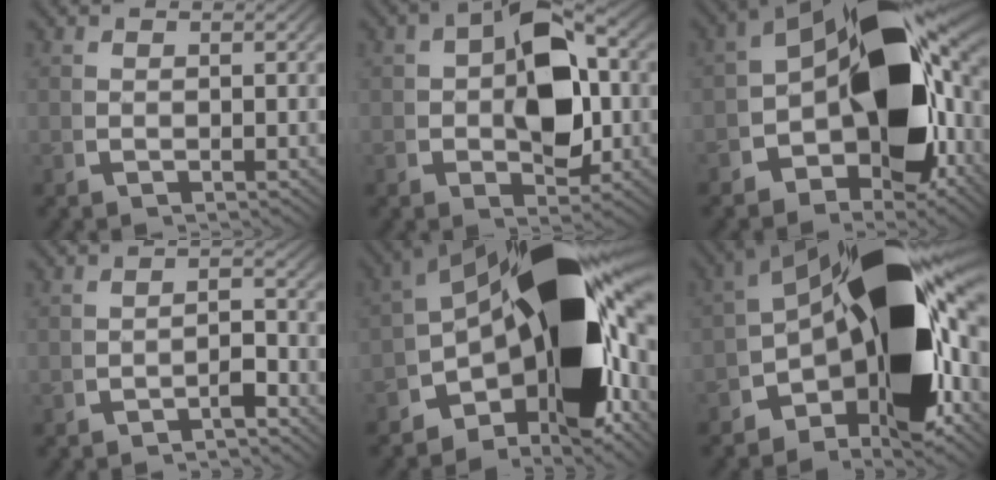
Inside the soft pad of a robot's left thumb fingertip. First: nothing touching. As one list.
[{"total": 9.3, "force": [0.1, 5.9, 7.2], "torque": [-0.113, -0.020, 0.010]}, {"total": 19.4, "force": [-1.2, 11.6, 15.5], "torque": [-0.219, -0.027, -0.018]}, {"total": 1.8, "force": [-1.5, 0.3, 1.0], "torque": [-0.006, -0.004, -0.024]}, {"total": 26.1, "force": [-1.6, 13.9, 22.0], "torque": [-0.313, -0.036, -0.014]}, {"total": 23.2, "force": [-1.5, 12.4, 19.6], "torque": [-0.265, -0.017, -0.024]}]